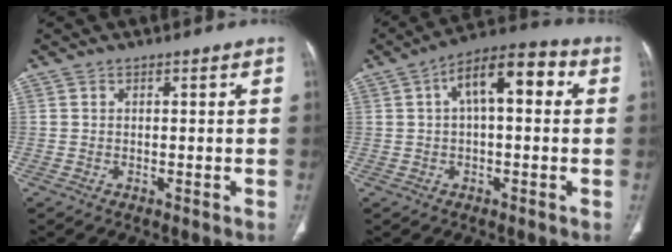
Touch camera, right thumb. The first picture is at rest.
{"total": 11.5, "force": [2.6, 5.3, 9.9], "torque": [-0.143, 0.036, 0.031]}